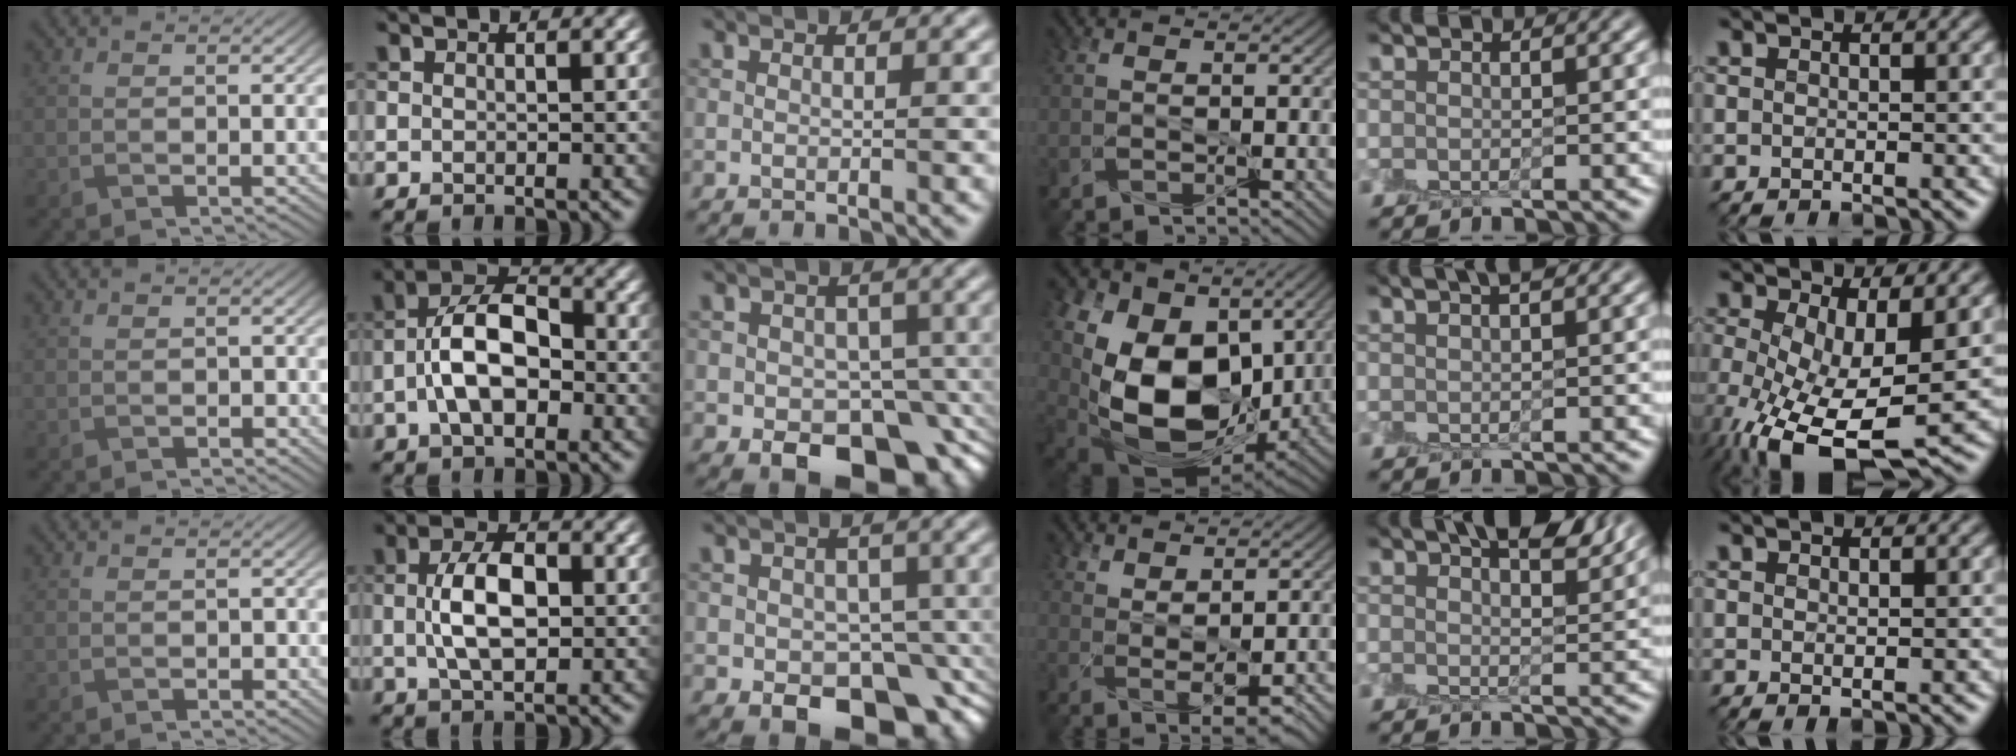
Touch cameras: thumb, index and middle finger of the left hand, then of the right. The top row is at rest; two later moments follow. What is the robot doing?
{"motion": "peel", "object": "lint roller sheet"}